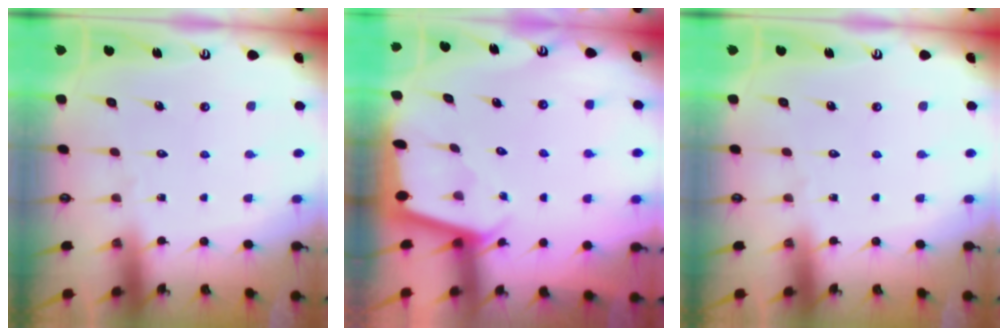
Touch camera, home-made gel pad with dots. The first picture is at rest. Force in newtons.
{"total": 2.2, "press": 2.2, "slide": 0.2}
{"total": 0.0}